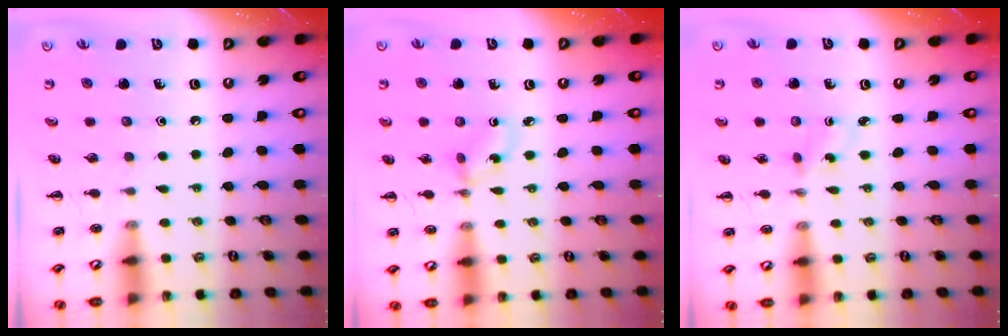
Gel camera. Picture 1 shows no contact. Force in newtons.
{"total": 1.4, "press": 1.3, "slide": 0.6}
{"total": 1.5, "press": 1.4, "slide": 0.7}